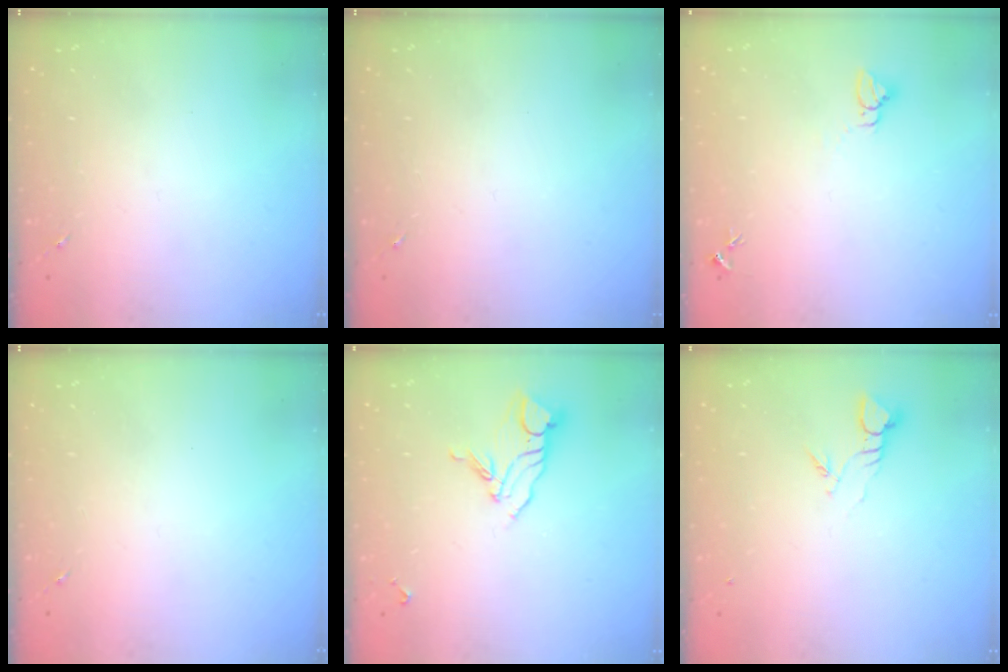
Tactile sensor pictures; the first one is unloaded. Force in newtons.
{"total": 0.0}
{"total": 2.7, "press": 2.7, "slide": 0.1}
{"total": 0.0}
{"total": 9.9, "press": 9.8, "slide": 0.8}
{"total": 3.7, "press": 3.7, "slide": 0.3}